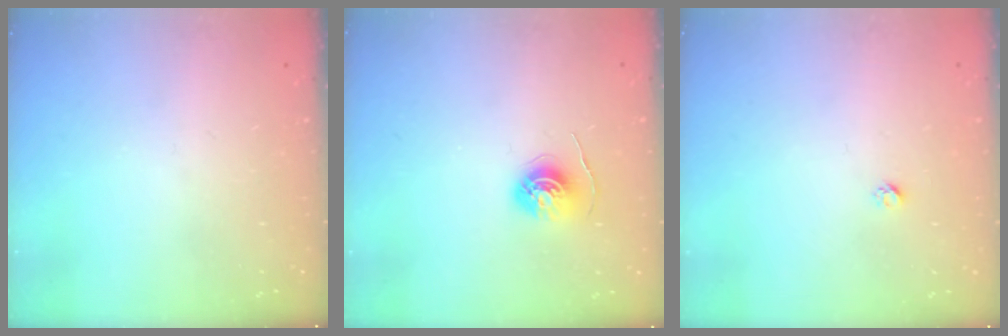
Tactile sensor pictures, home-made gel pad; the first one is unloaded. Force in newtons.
{"total": 5.7, "press": 5.7, "slide": 0.5}
{"total": 1.9, "press": 1.9, "slide": 0.1}